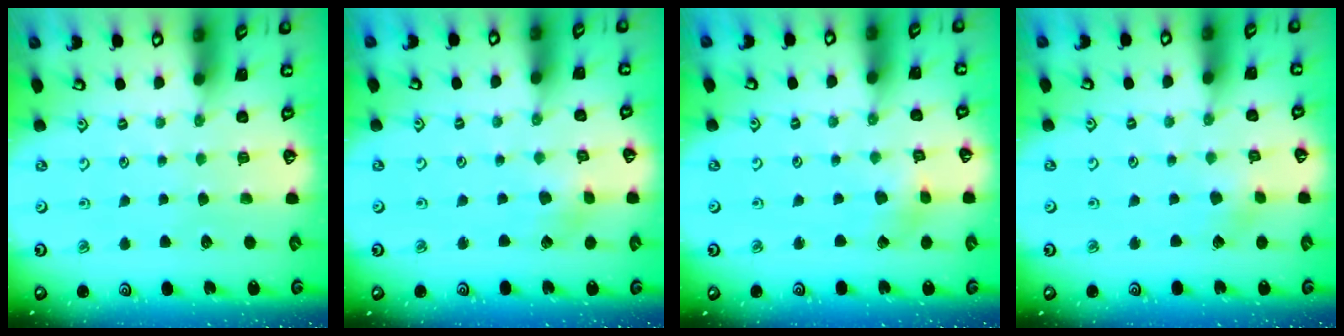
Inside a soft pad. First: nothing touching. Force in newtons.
{"total": 2.9, "press": 2.9, "slide": 0.1}
{"total": 2.6, "press": 2.6, "slide": 0.1}
{"total": 2.6, "press": 2.6, "slide": 0.2}